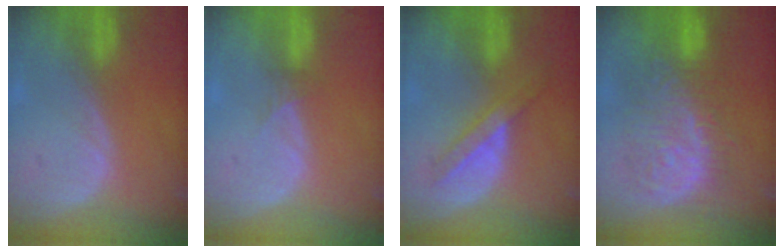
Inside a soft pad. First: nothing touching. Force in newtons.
{"total": 1.3, "press": 1.0, "slide": 0.8}
{"total": 6.0, "press": 5.3, "slide": 2.7}
{"total": 10.3, "press": 10.3, "slide": 0.5}